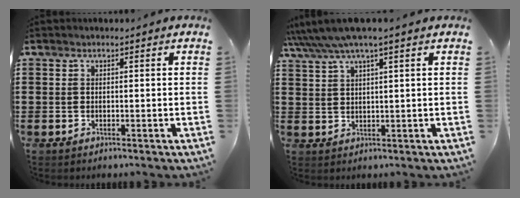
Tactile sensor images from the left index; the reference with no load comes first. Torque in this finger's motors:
{"motor_torque": [1.11, -0.50, 1.05, 0.21]}